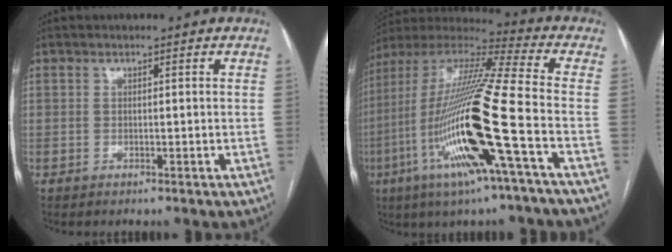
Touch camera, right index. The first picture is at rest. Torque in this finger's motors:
{"motor_torque": [2.14, 0.00, 0.76, 0.21]}